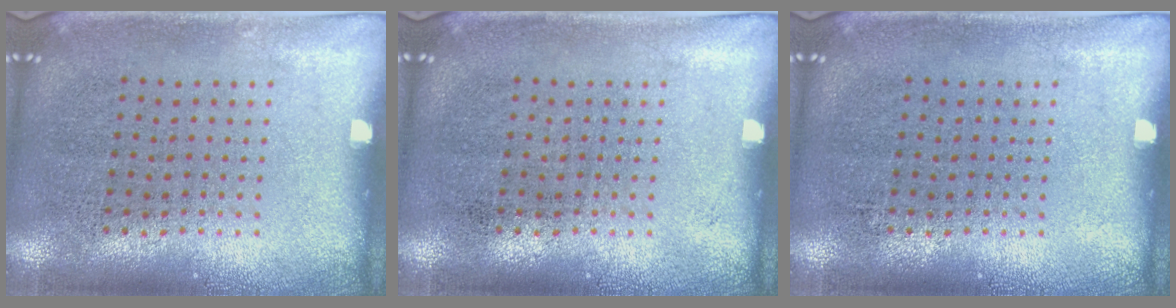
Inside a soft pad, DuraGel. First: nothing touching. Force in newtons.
{"total": 0.0}
{"total": 0.0}